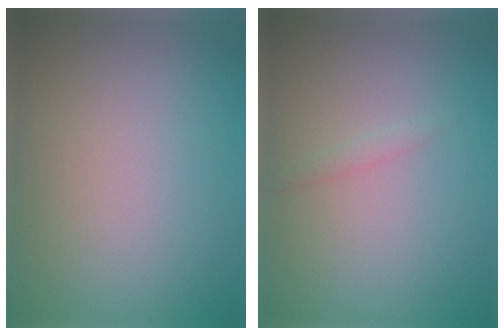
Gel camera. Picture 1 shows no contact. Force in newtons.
{"total": 0.7, "press": 0.7, "slide": 0.0}